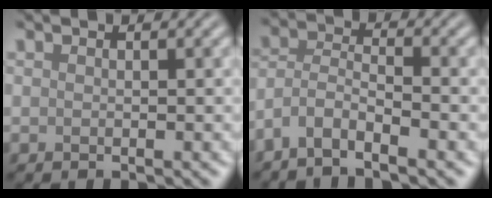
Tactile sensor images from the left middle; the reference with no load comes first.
{"total": 3.9, "force": [-2.9, 0.9, 2.4], "torque": [-0.047, 0.001, -0.066]}